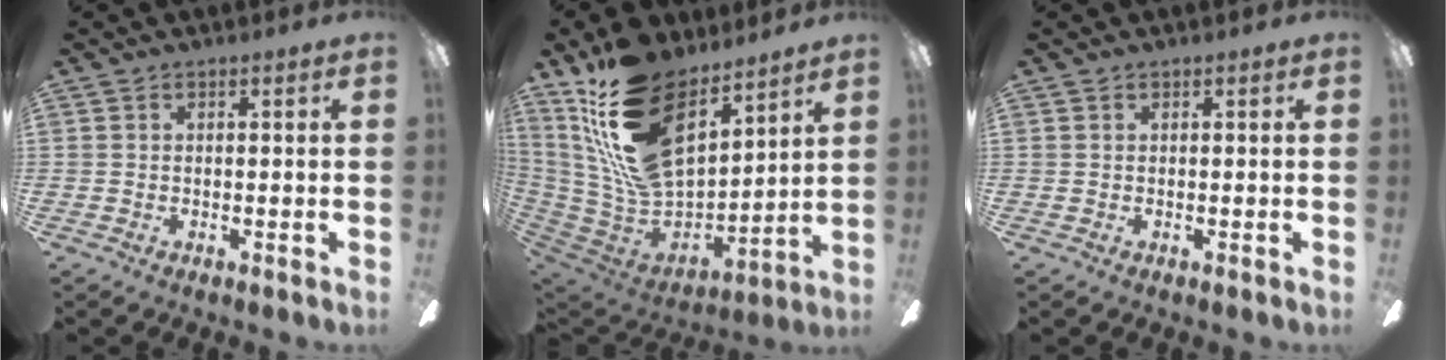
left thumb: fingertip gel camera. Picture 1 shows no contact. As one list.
[{"total": 22.8, "force": [14.1, 11.6, 13.7], "torque": [-0.290, -0.089, 0.257]}, {"total": 0.0}]